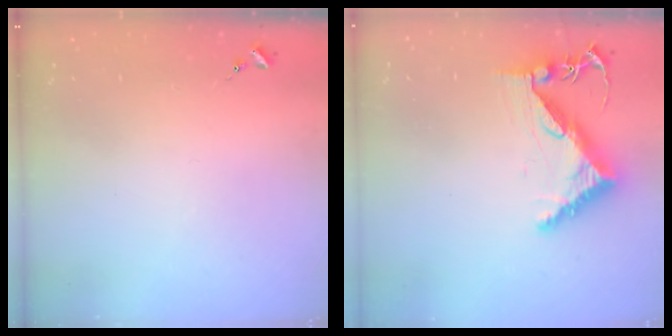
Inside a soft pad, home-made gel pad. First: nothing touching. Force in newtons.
{"total": 8.3, "press": 8.2, "slide": 1.2}